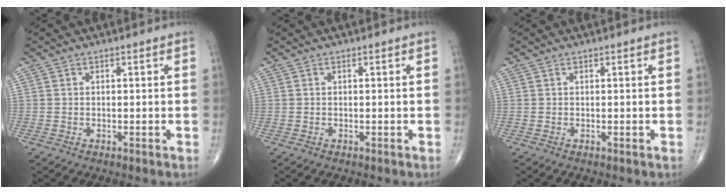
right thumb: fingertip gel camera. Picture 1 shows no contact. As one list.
[{"total": 0.0}, {"total": 0.0}]